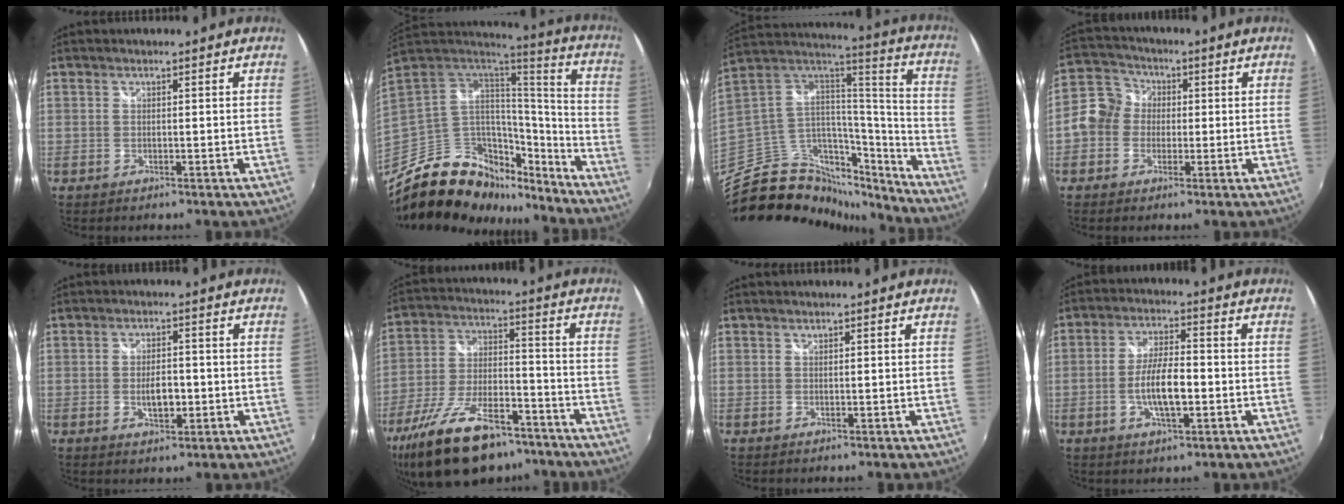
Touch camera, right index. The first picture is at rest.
{"total": 23.0, "force": [-15.4, 12.8, 11.4], "torque": [-0.222, 0.031, -0.237]}
{"total": 25.1, "force": [-19.3, 11.9, 10.8], "torque": [-0.199, 0.041, -0.304]}
{"total": 7.2, "force": [-1.3, 6.5, 2.6], "torque": [-0.057, 0.026, -0.041]}
{"total": 4.5, "force": [-0.9, 2.3, 3.7], "torque": [-0.069, -0.003, -0.012]}
{"total": 21.4, "force": [-14.9, 9.4, 12.2], "torque": [-0.243, -0.017, -0.242]}
{"total": 0.0}
{"total": 8.1, "force": [-2.0, 2.5, 7.4], "torque": [-0.144, -0.001, -0.034]}